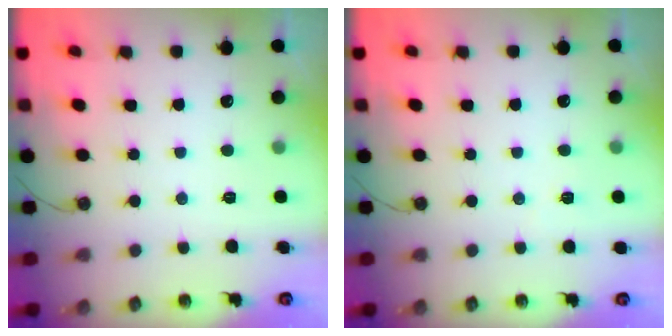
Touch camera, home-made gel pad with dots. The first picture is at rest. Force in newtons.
{"total": 2.0, "press": 1.7, "slide": 0.9}